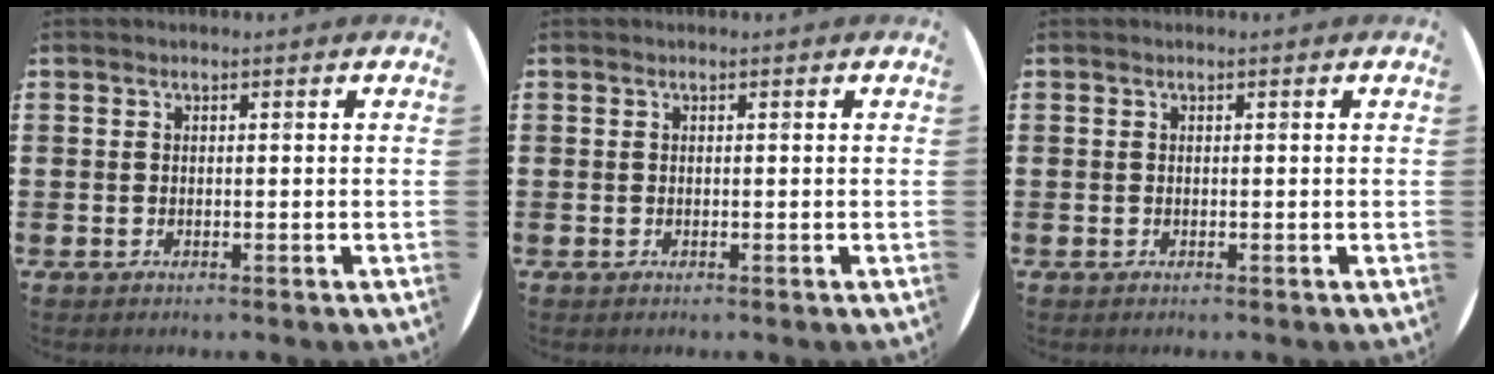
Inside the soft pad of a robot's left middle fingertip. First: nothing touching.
{"total": 0.0}
{"total": 0.0}